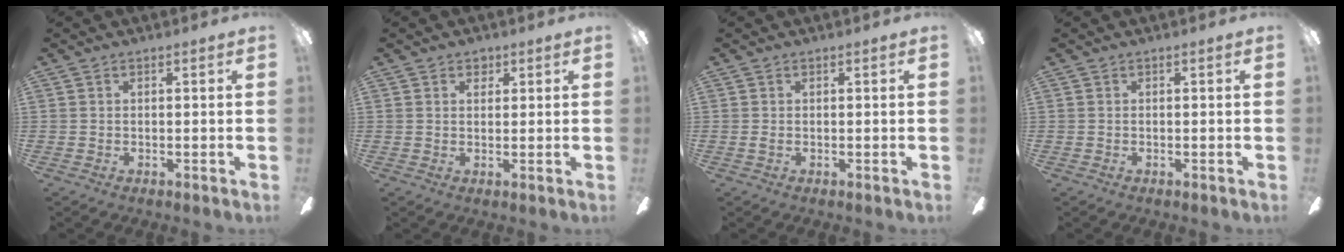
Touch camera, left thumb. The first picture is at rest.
{"total": 2.3, "force": [1.4, 1.6, 1.0], "torque": [-0.006, -0.002, 0.022]}
{"total": 0.7, "force": [0.0, 0.3, 0.6], "torque": [-0.012, 0.002, -0.001]}
{"total": 0.0}